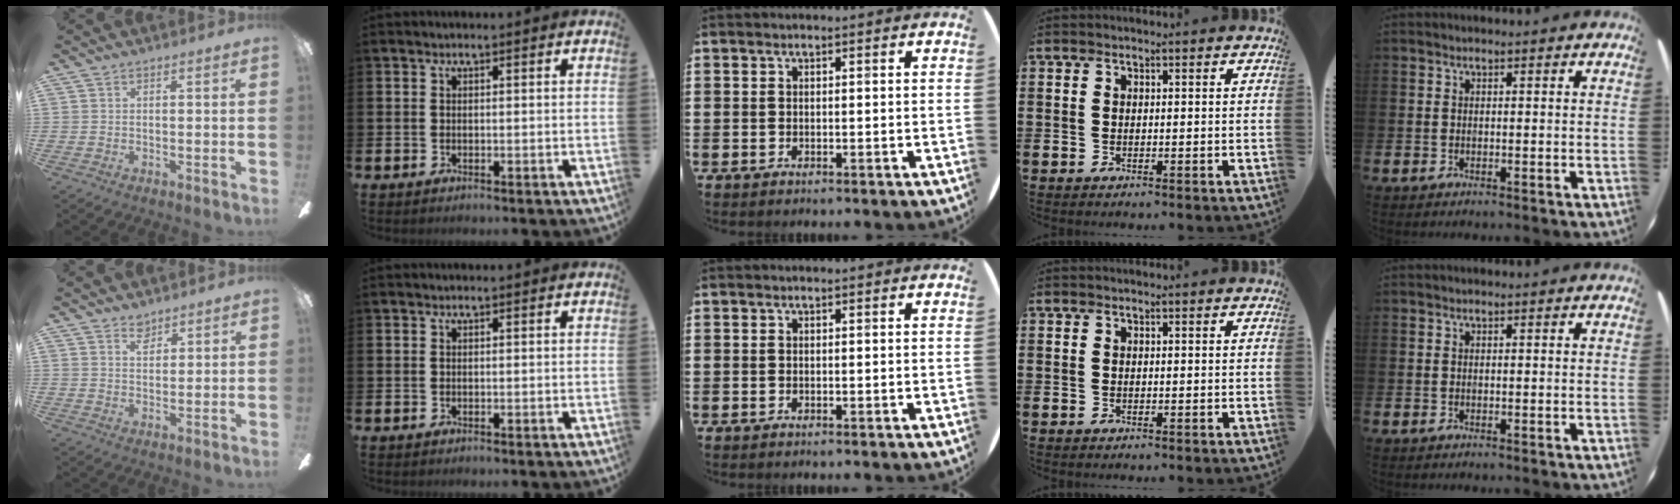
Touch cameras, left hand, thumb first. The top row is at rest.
{"thumb": {"total": 3.8, "force": [3.0, 2.1, 1.0], "torque": [-0.011, -0.012, 0.054]}}